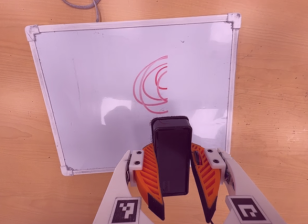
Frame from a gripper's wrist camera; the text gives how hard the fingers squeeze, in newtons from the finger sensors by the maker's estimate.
{"total": 11.0, "left": 10.5, "right": 11.5}